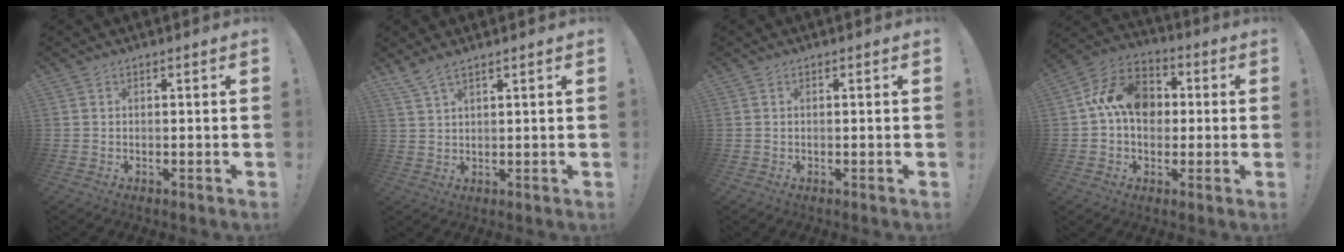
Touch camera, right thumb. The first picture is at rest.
{"total": 4.2, "force": [3.4, 0.7, 2.4], "torque": [-0.056, -0.015, 0.064]}
{"total": 0.0}
{"total": 15.5, "force": [2.4, 11.8, 9.7], "torque": [-0.156, 0.018, 0.047]}